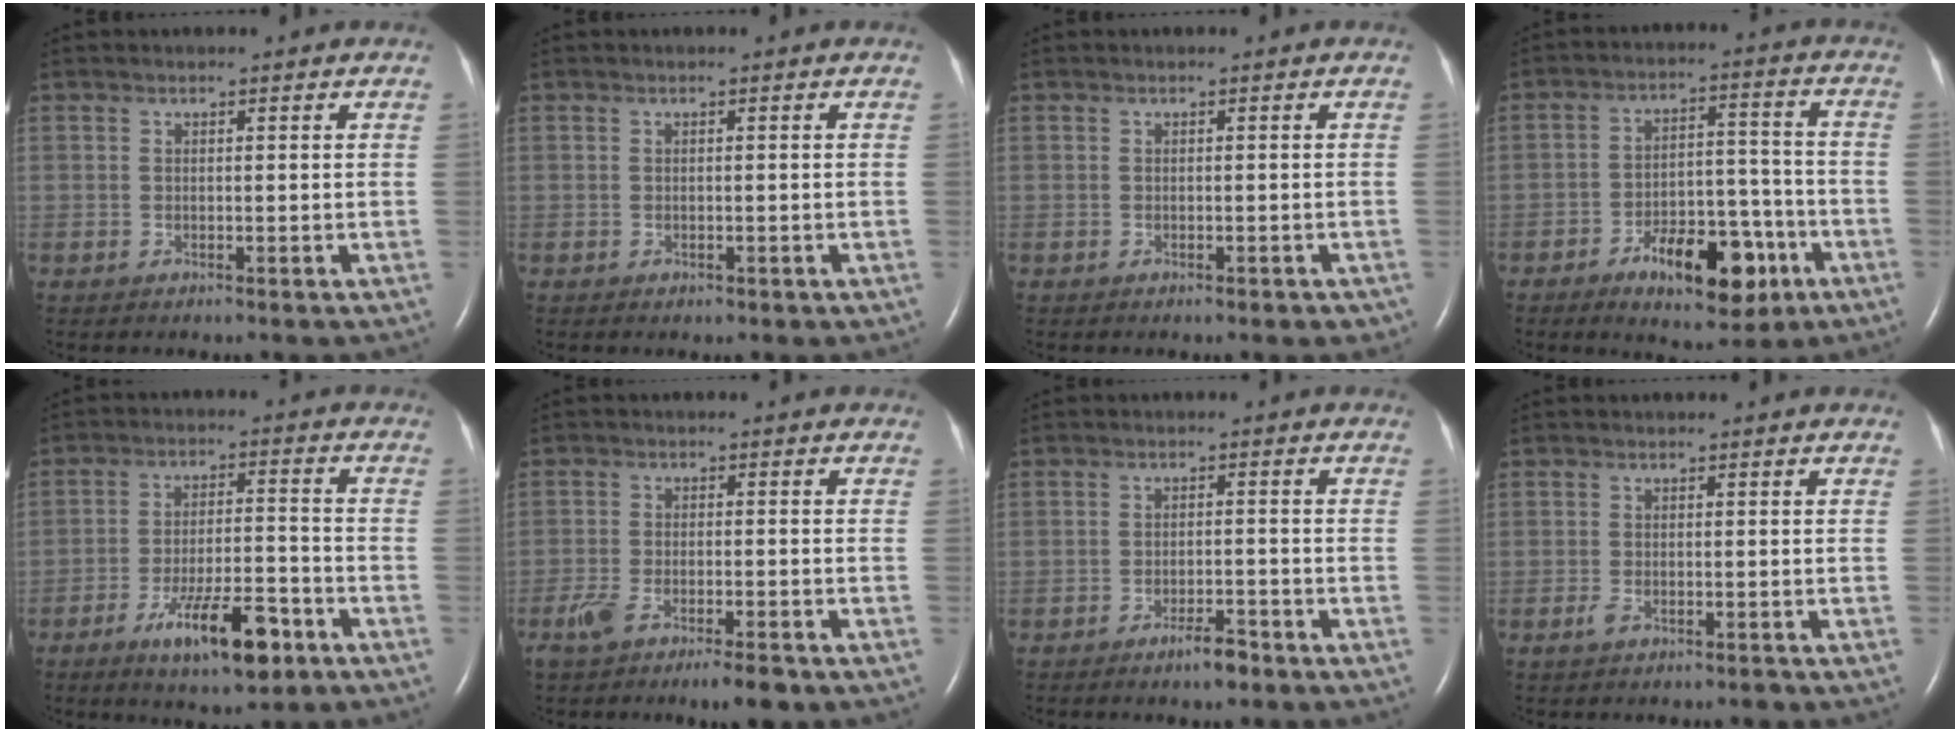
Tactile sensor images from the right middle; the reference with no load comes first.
{"total": 0.6, "force": [-0.3, 0.4, 0.3], "torque": [-0.008, 0.000, 0.000]}
{"total": 2.1, "force": [-1.5, 0.8, 1.2], "torque": [-0.011, -0.002, -0.012]}
{"total": 12.0, "force": [-6.3, 5.2, 8.8], "torque": [-0.130, 0.018, -0.087]}
{"total": 10.8, "force": [-6.2, 2.6, 8.4], "torque": [-0.146, -0.005, -0.096]}
{"total": 6.6, "force": [-4.6, 1.6, 4.5], "torque": [-0.083, -0.007, -0.074]}
{"total": 3.3, "force": [-2.5, 0.7, 2.1], "torque": [-0.038, 0.000, -0.041]}
{"total": 1.8, "force": [-1.1, 0.6, 1.3], "torque": [-0.029, -0.002, -0.020]}